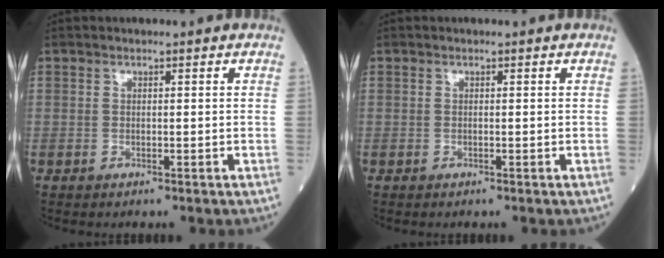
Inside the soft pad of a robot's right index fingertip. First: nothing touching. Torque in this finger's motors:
{"motor_torque": [0.06, 0.02, 0.05, 0.01]}